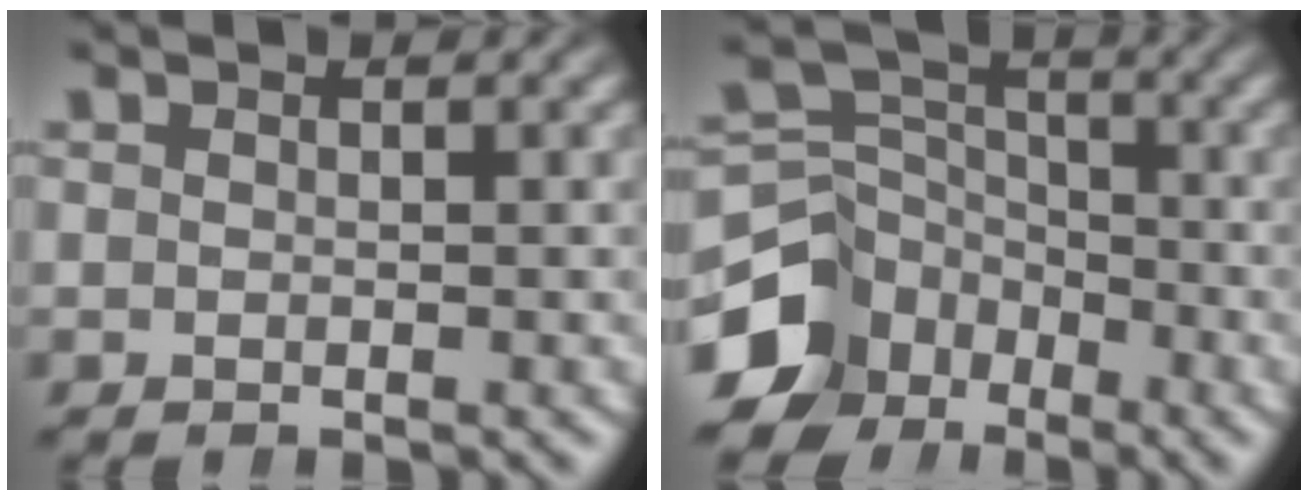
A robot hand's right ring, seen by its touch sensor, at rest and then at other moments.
{"total": 9.1, "force": [-2.9, 7.7, 3.9], "torque": [-0.052, -0.033, -0.047]}